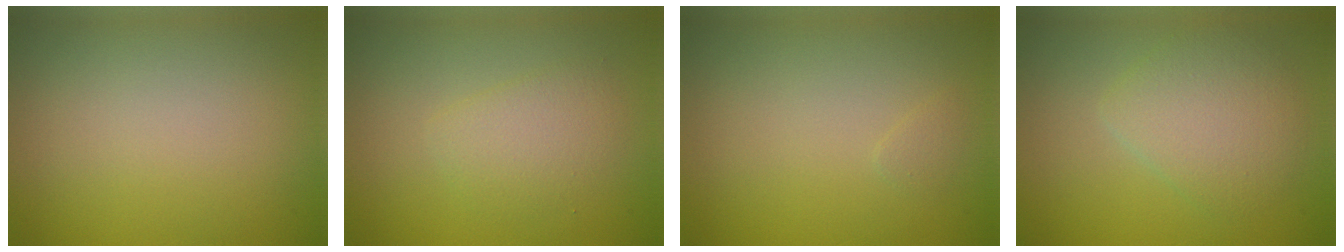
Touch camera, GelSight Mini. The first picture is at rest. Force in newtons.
{"total": 2.3, "press": 2.3, "slide": 0.0}
{"total": 0.6, "press": 0.5, "slide": 0.1}
{"total": 3.7, "press": 3.7, "slide": 0.0}